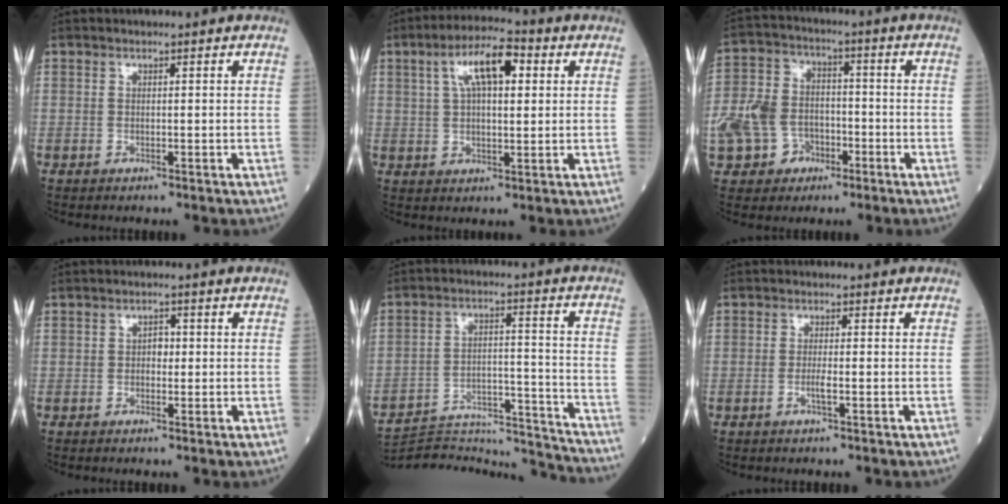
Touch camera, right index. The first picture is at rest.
{"total": 9.3, "force": [3.2, 2.9, 8.2], "torque": [-0.152, 0.025, 0.054]}
{"total": 10.6, "force": [-3.6, 8.5, 5.2], "torque": [-0.133, 0.022, -0.061]}
{"total": 1.5, "force": [0.0, 1.0, 1.1], "torque": [-0.013, 0.004, -0.002]}
{"total": 21.0, "force": [-20.8, 0.2, 2.9], "torque": [-0.057, 0.011, -0.300]}
{"total": 1.8, "force": [-0.7, 0.0, 1.7], "torque": [-0.036, -0.002, -0.015]}